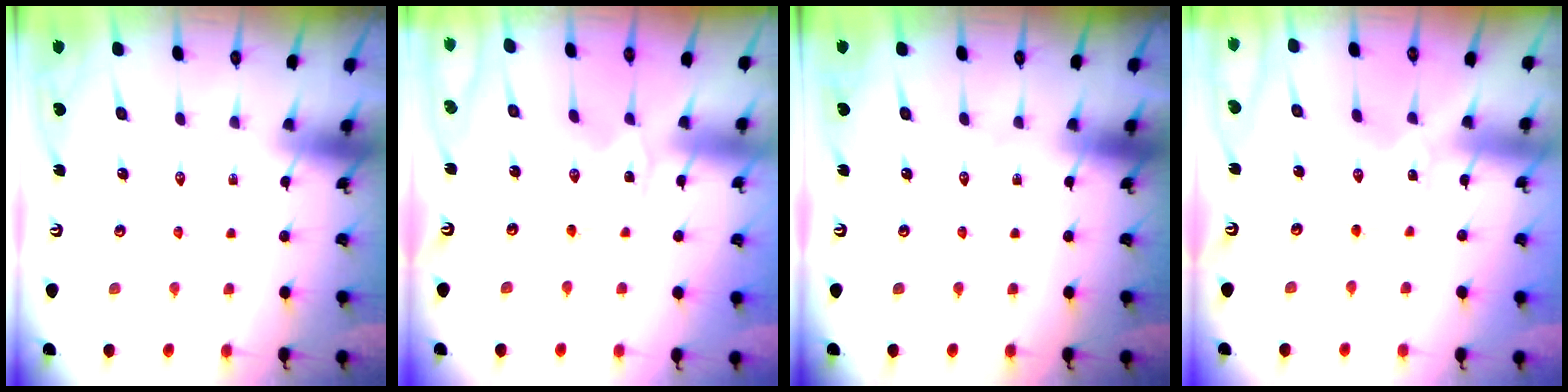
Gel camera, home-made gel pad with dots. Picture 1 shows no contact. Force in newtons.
{"total": 0.0}
{"total": 0.0}
{"total": 0.0}